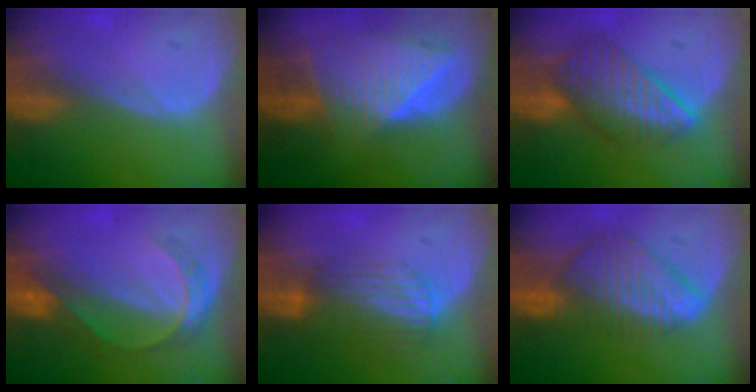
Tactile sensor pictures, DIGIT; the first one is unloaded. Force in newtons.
{"total": 9.1, "press": 8.0, "slide": 4.3}
{"total": 8.4, "press": 7.4, "slide": 3.9}
{"total": 5.4, "press": 5.0, "slide": 2.1}
{"total": 7.0, "press": 5.9, "slide": 3.8}
{"total": 8.9, "press": 7.7, "slide": 4.6}